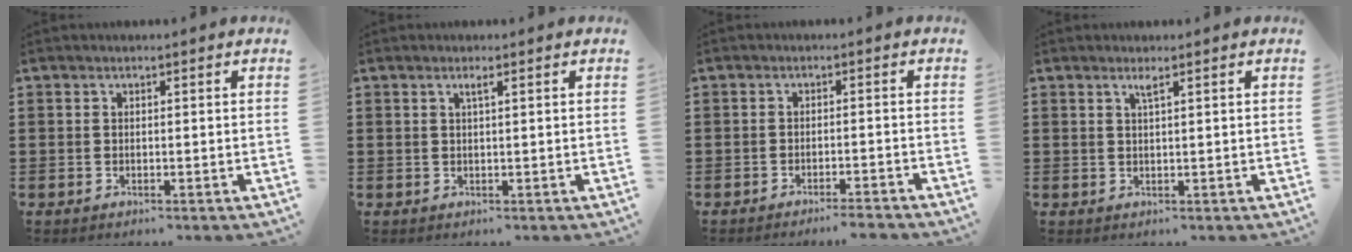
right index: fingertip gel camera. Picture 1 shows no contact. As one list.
[{"total": 1.0, "force": [0.4, 0.0, 0.9], "torque": [-0.017, 0.001, 0.007]}, {"total": 2.3, "force": [-2.2, -0.4, 0.8], "torque": [-0.016, -0.003, -0.042]}, {"total": 1.2, "force": [0.7, -0.1, 1.0], "torque": [-0.019, -0.002, 0.012]}]